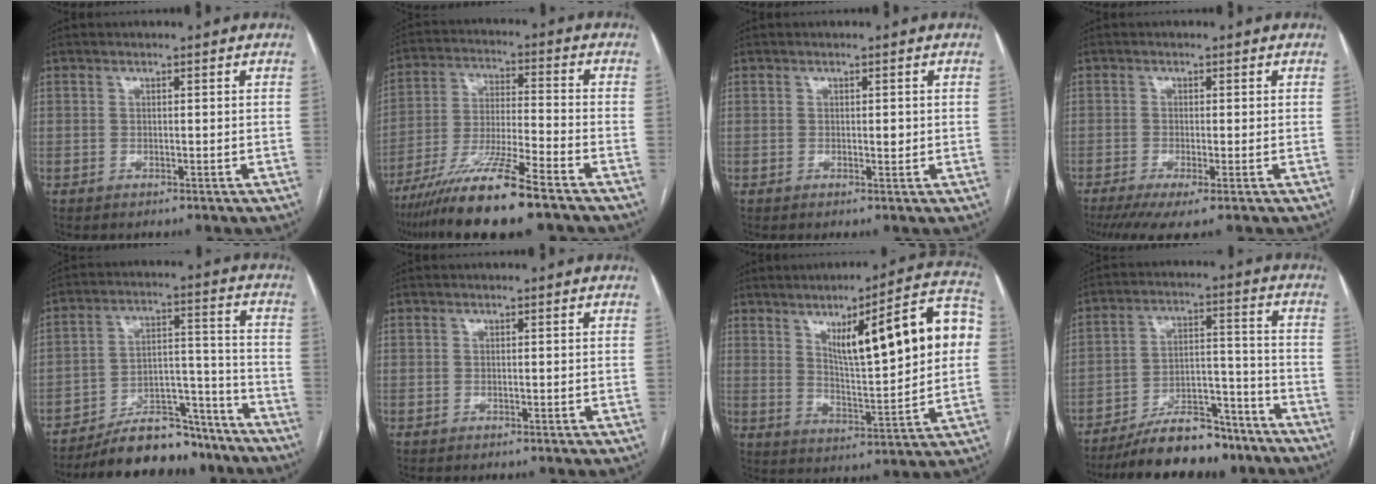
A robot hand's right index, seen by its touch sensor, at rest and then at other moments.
{"total": 14.2, "force": [-10.1, 0.3, 10.0], "torque": [-0.199, -0.035, -0.184]}
{"total": 1.0, "force": [0.0, 0.4, 0.9], "torque": [-0.010, 0.001, 0.002]}
{"total": 5.0, "force": [-3.2, 0.5, 3.8], "torque": [-0.060, -0.012, -0.056]}
{"total": 13.9, "force": [-12.3, 4.6, 4.4], "torque": [-0.051, 0.050, -0.196]}
{"total": 0.0}
{"total": 18.6, "force": [4.7, 3.0, 17.8], "torque": [-0.245, 0.025, 0.069]}
{"total": 14.0, "force": [-11.7, 4.5, 6.1], "torque": [-0.087, 0.034, -0.189]}